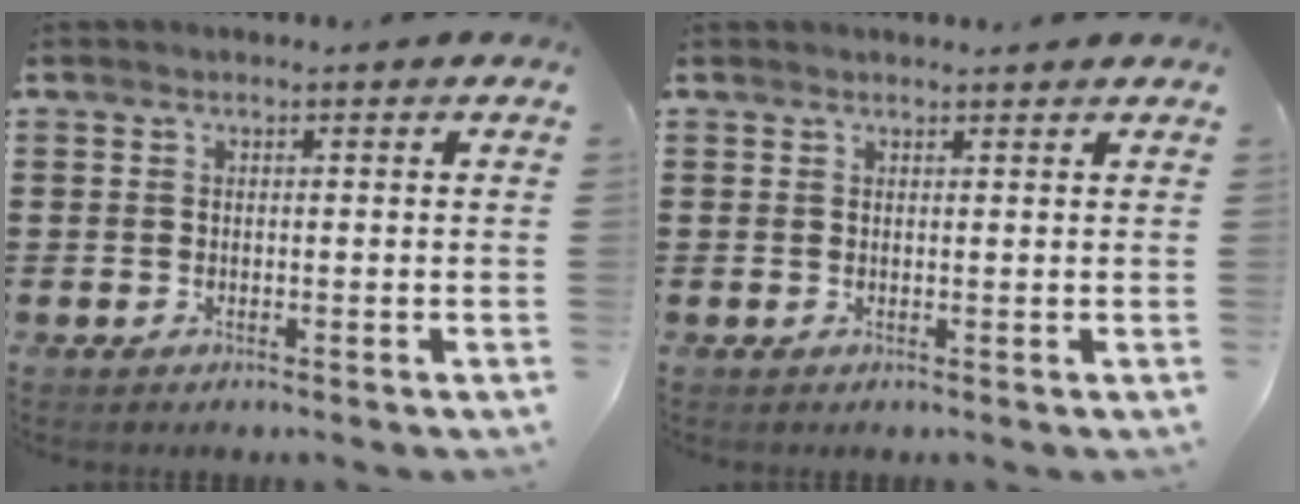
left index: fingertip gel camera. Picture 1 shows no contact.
{"total": 0.9, "force": [0.9, 0.0, 0.2], "torque": [-0.005, -0.001, 0.018]}